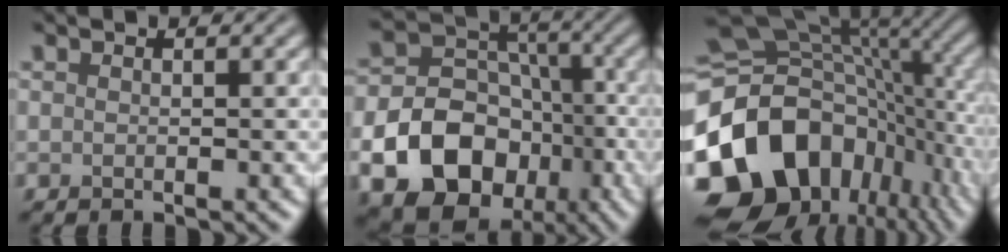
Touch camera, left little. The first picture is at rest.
{"total": 15.9, "force": [-6.5, 12.6, 7.2], "torque": [-0.127, -0.036, -0.132]}
{"total": 17.8, "force": [-4.9, 12.7, 11.5], "torque": [-0.265, -0.014, -0.088]}